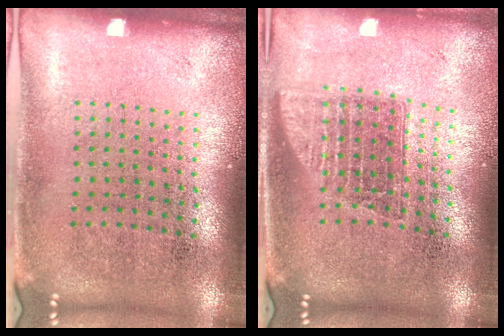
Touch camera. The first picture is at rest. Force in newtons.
{"total": 1.5, "press": 1.2, "slide": 0.9}